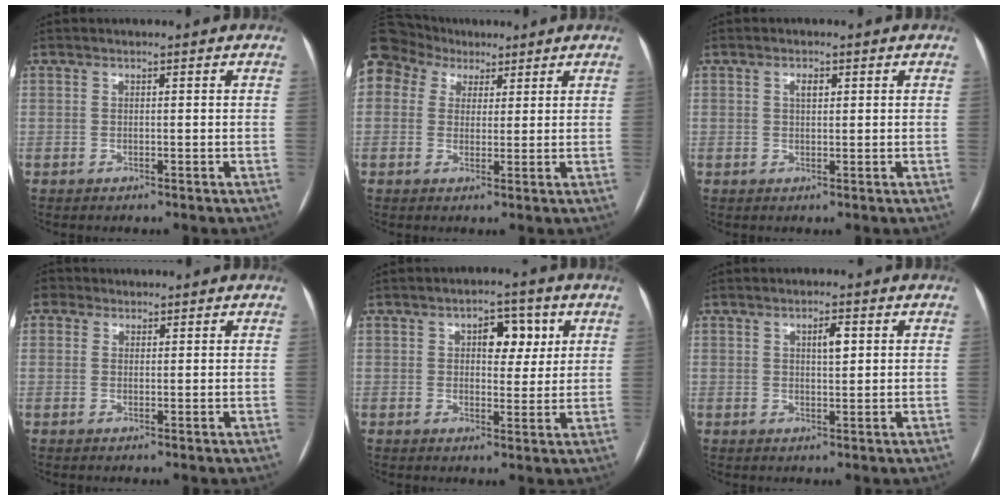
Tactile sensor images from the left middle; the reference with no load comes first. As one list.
[{"total": 11.1, "force": [6.5, 8.4, 3.1], "torque": [-0.092, 0.060, 0.124]}, {"total": 1.6, "force": [0.6, 0.7, 1.3], "torque": [-0.023, 0.003, 0.010]}, {"total": 1.3, "force": [0.6, 1.1, -0.3], "torque": [0.012, 0.006, 0.007]}, {"total": 5.6, "force": [2.1, 3.1, 4.2], "torque": [-0.054, 0.015, 0.030]}, {"total": 2.7, "force": [1.0, 0.8, 2.5], "torque": [-0.040, 0.002, 0.015]}]